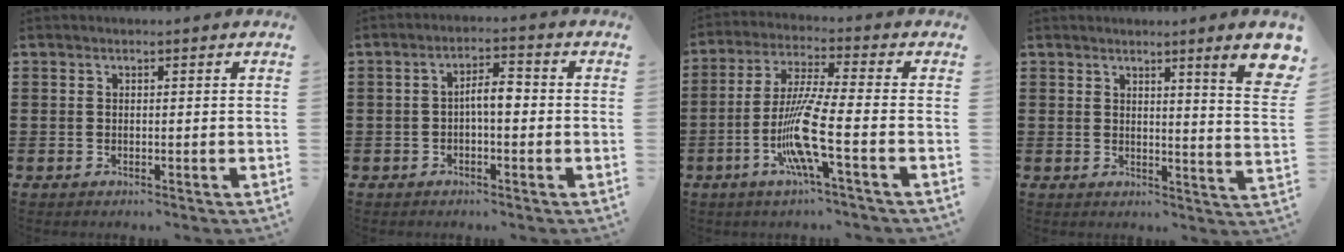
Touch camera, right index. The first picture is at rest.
{"total": 3.7, "force": [-0.4, 1.1, 3.5], "torque": [-0.066, 0.010, -0.011]}
{"total": 10.4, "force": [-3.6, 0.5, 9.8], "torque": [-0.210, -0.019, -0.075]}
{"total": 6.2, "force": [3.6, -0.1, 5.1], "torque": [-0.082, -0.021, 0.055]}